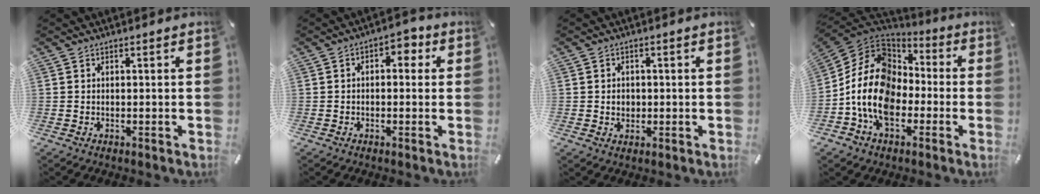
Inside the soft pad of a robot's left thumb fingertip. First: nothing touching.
{"total": 3.3, "force": [-0.2, 2.2, 2.4], "torque": [-0.033, 0.009, -0.012]}
{"total": 2.3, "force": [0.1, 2.1, 0.8], "torque": [-0.010, 0.001, -0.003]}
{"total": 17.4, "force": [-4.1, 13.3, 10.4], "torque": [-0.237, 0.028, -0.077]}